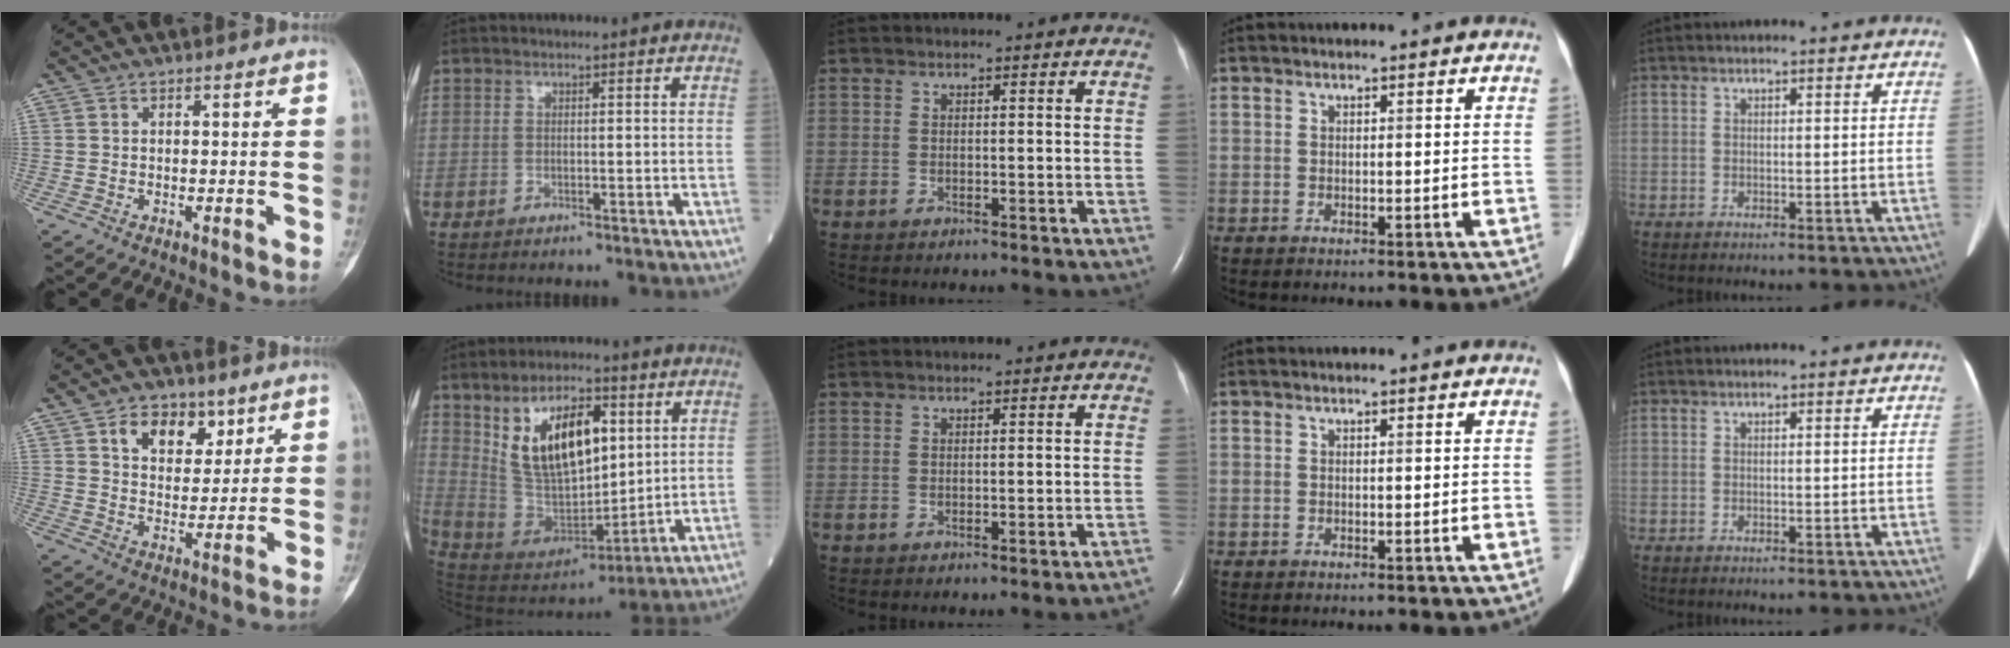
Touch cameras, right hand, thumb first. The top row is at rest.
{"thumb": {"total": 9.5, "force": [5.0, 6.4, 5.0], "torque": [-0.043, -0.023, 0.082]}, "index": {"total": 15.9, "force": [5.7, 7.2, 13.1], "torque": [-0.244, 0.011, 0.117]}, "middle": {"total": 2.9, "force": [-2.6, -0.6, 1.0], "torque": [-0.003, -0.003, -0.028]}}